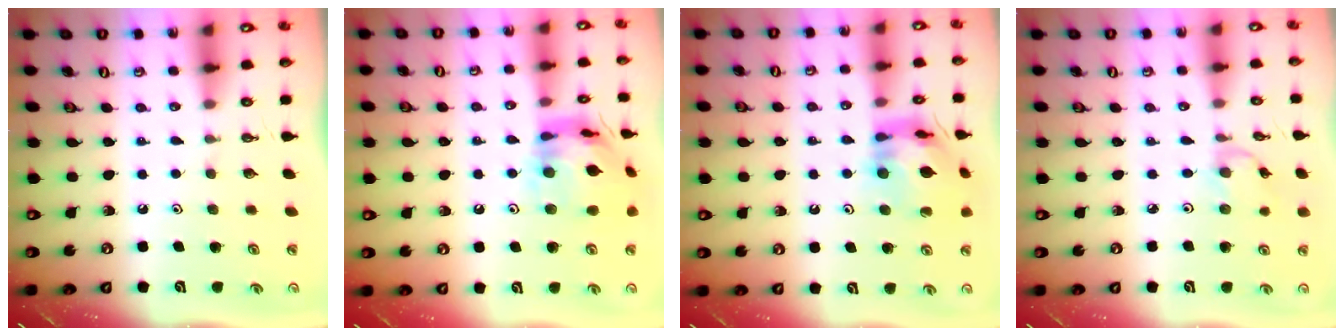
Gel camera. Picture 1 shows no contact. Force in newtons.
{"total": 17.3, "press": 17.2, "slide": 1.8}
{"total": 13.3, "press": 13.2, "slide": 1.7}
{"total": 2.6, "press": 2.6, "slide": 0.3}